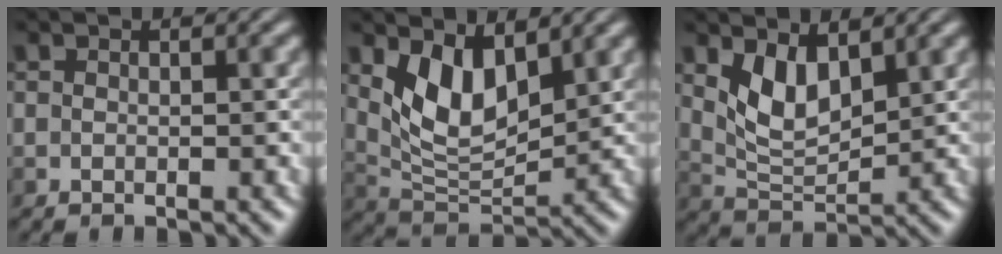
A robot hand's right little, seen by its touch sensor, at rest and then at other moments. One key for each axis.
{"total": 4.9, "fx": 2.0, "fy": 2.5, "fz": 3.8, "tx": -0.077, "ty": -0.015, "tz": 0.036}
{"total": 3.5, "fx": 1.4, "fy": 1.8, "fz": 2.7, "tx": -0.058, "ty": -0.011, "tz": 0.026}